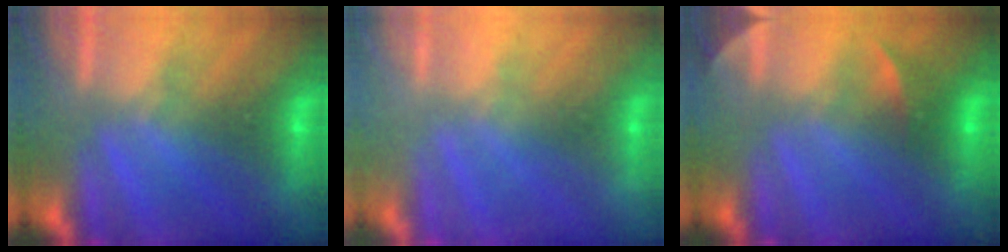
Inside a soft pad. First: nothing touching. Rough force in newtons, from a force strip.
{"total": 2.4}
{"total": 2.2}